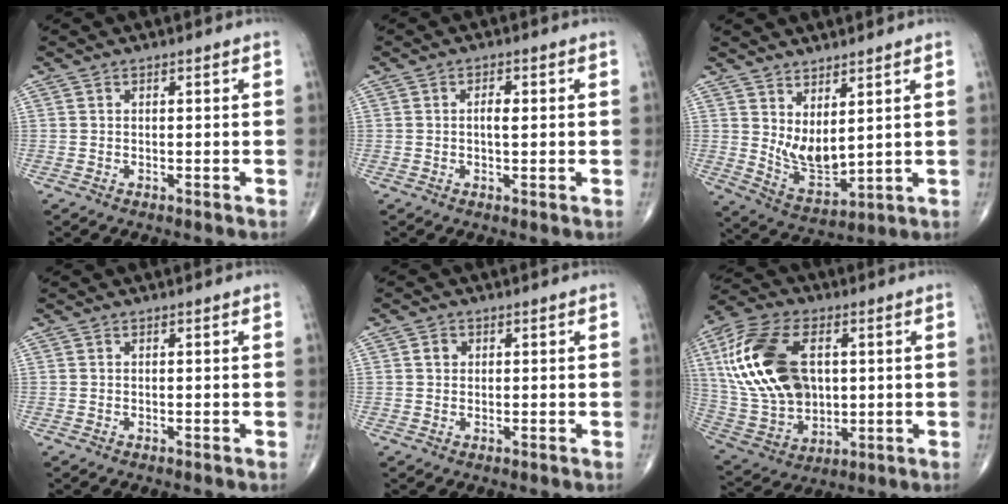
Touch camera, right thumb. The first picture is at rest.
{"total": 2.5, "force": [0.2, 1.0, 2.3], "torque": [-0.037, 0.001, 0.000]}
{"total": 8.2, "force": [3.0, 3.7, 6.7], "torque": [-0.109, -0.044, 0.073]}
{"total": 0.0}
{"total": 1.9, "force": [0.5, 1.6, 0.8], "torque": [-0.006, 0.001, 0.007]}
{"total": 22.0, "force": [4.3, 13.6, 16.7], "torque": [-0.332, -0.004, 0.086]}